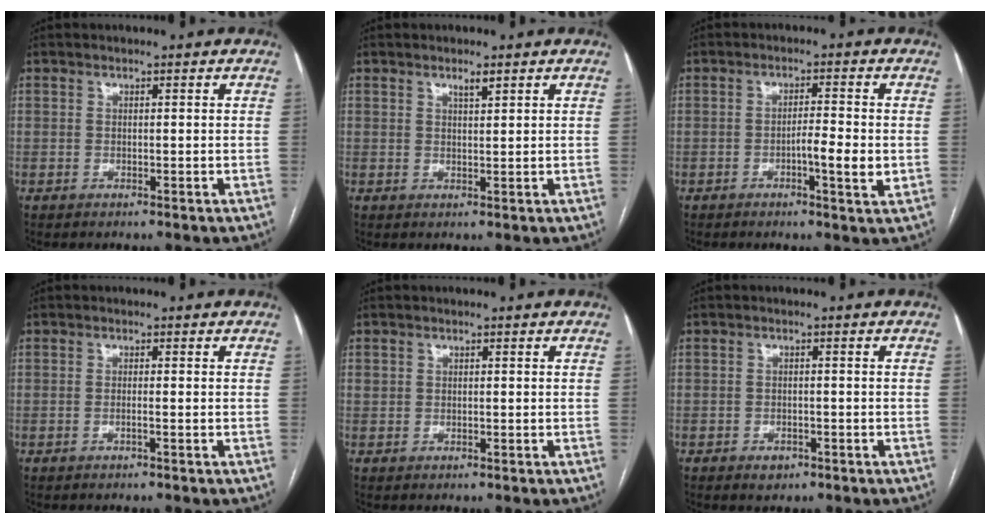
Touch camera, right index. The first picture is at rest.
{"total": 1.5, "force": [1.1, 0.2, 1.0], "torque": [-0.021, -0.001, 0.021]}
{"total": 4.6, "force": [-1.0, 0.4, 4.5], "torque": [-0.070, -0.003, -0.017]}
{"total": 0.8, "force": [-0.4, -0.1, 0.7], "torque": [-0.014, 0.001, -0.007]}
{"total": 0.8, "force": [0.1, 0.7, 0.5], "torque": [-0.015, 0.007, 0.005]}
{"total": 1.9, "force": [-1.1, 1.3, 0.8], "torque": [-0.008, 0.003, -0.007]}